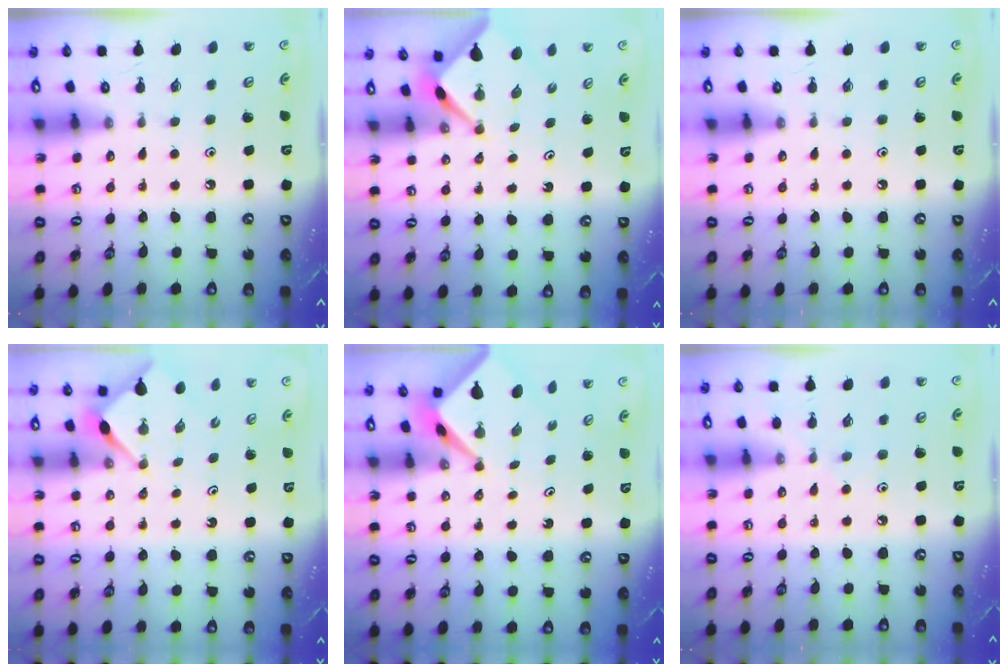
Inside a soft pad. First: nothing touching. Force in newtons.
{"total": 2.4, "press": 2.4, "slide": 0.3}
{"total": 0.0}
{"total": 2.8, "press": 2.8, "slide": 0.3}
{"total": 2.4, "press": 2.4, "slide": 0.2}
{"total": 5.5, "press": 5.4, "slide": 0.8}